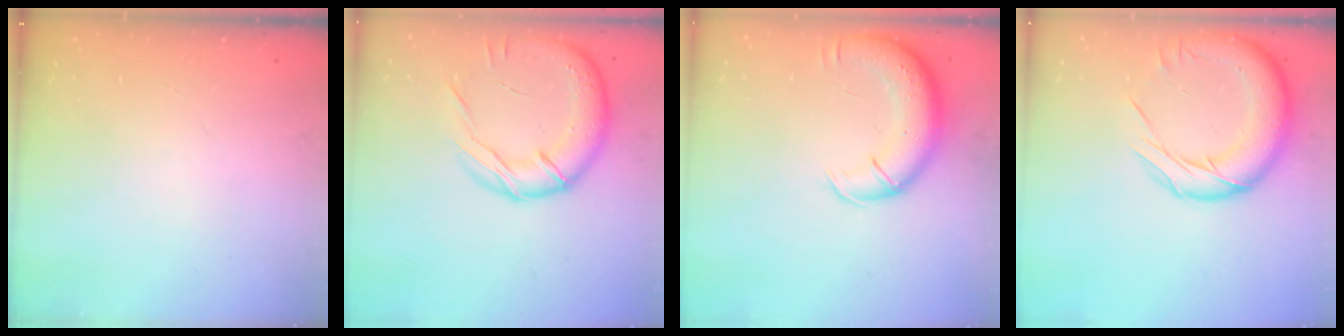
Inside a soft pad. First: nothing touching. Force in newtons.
{"total": 17.7, "press": 17.4, "slide": 3.2}
{"total": 13.4, "press": 12.9, "slide": 3.5}
{"total": 18.5, "press": 18.2, "slide": 3.6}